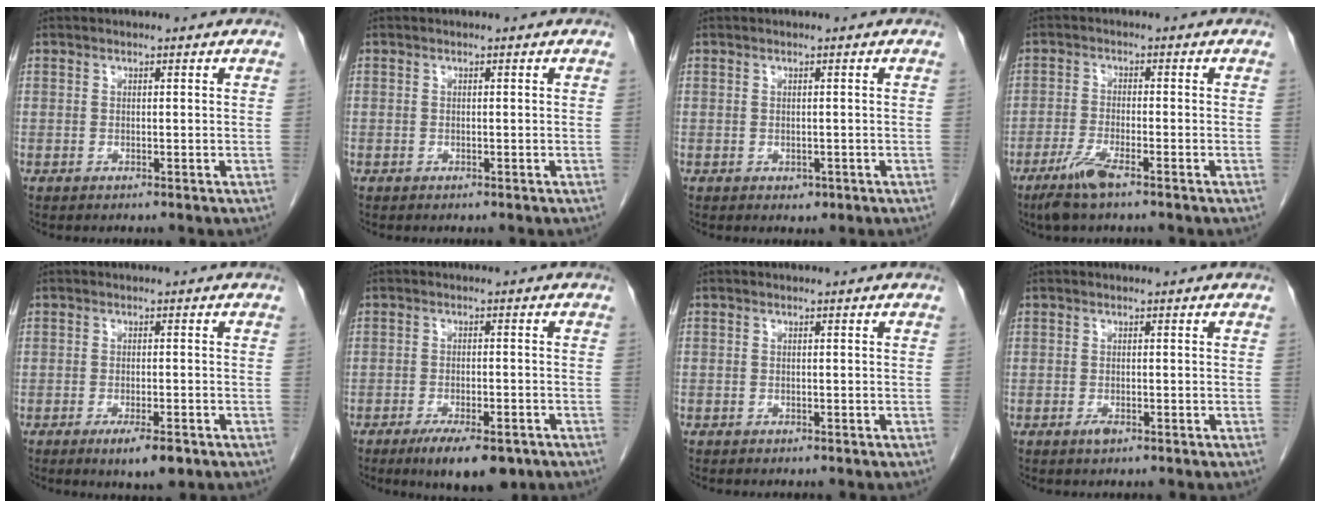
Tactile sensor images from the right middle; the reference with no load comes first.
{"total": 0.0}
{"total": 1.1, "force": [-0.4, 0.8, 0.6], "torque": [-0.008, 0.000, 0.000]}
{"total": 5.0, "force": [-3.4, 0.4, 3.6], "torque": [-0.081, -0.011, -0.068]}
{"total": 4.7, "force": [-2.7, 1.1, 3.7], "torque": [-0.058, -0.007, -0.036]}
{"total": 8.7, "force": [-5.9, 2.7, 5.7], "torque": [-0.081, -0.009, -0.088]}
{"total": 0.7, "force": [-0.5, 0.5, 0.0], "torque": [-0.007, 0.004, -0.010]}
{"total": 1.2, "force": [-0.7, 0.4, 0.9], "torque": [-0.016, -0.001, -0.010]}